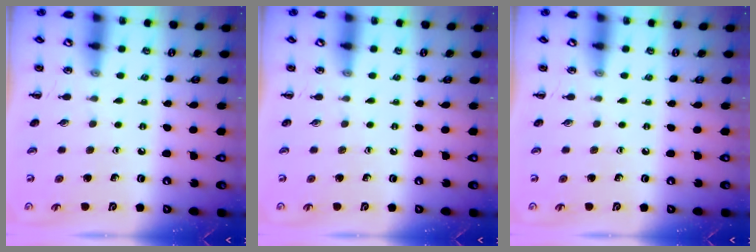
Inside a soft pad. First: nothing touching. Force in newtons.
{"total": 0.0}
{"total": 0.0}